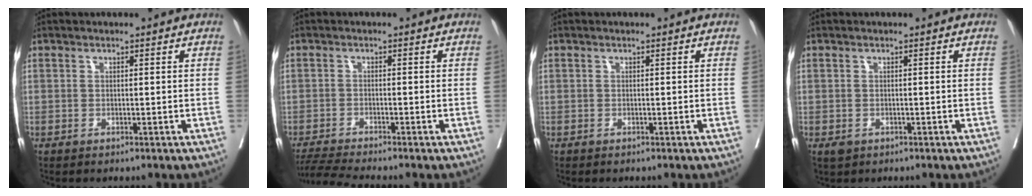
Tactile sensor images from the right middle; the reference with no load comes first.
{"total": 4.6, "force": [-4.2, -1.4, 1.3], "torque": [-0.024, -0.020, -0.078]}
{"total": 0.0}
{"total": 1.3, "force": [-0.6, 1.0, 0.5], "torque": [-0.011, 0.001, -0.004]}